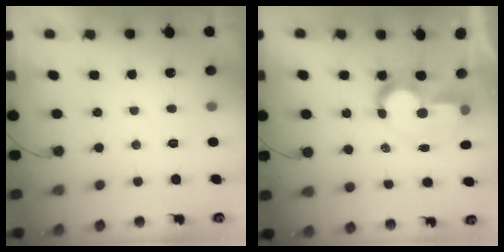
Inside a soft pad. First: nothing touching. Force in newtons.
{"total": 10.5, "press": 10.4, "slide": 0.8}